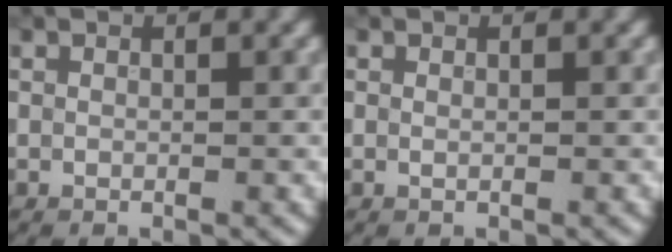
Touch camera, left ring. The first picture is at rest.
{"total": 0.0}